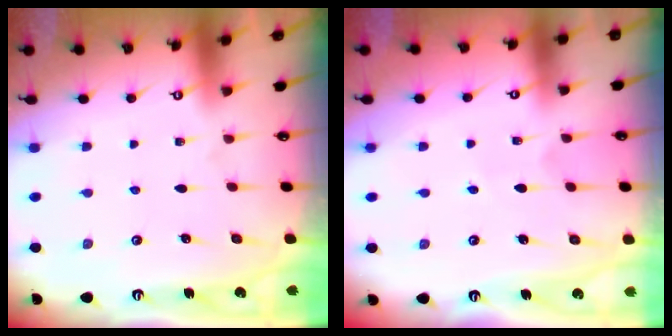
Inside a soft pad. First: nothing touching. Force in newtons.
{"total": 3.7, "press": 3.7, "slide": 0.4}